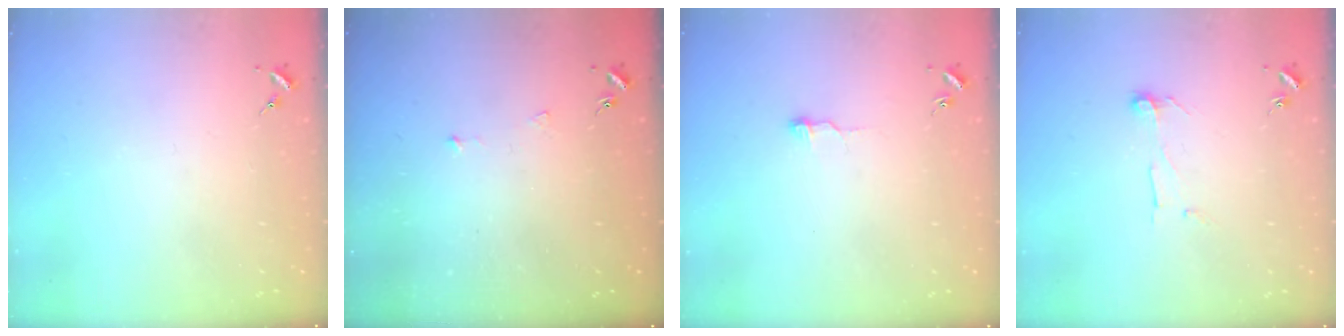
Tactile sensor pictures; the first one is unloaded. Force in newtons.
{"total": 3.4, "press": 3.4, "slide": 0.2}
{"total": 5.1, "press": 5.1, "slide": 0.6}
{"total": 7.3, "press": 7.2, "slide": 0.8}